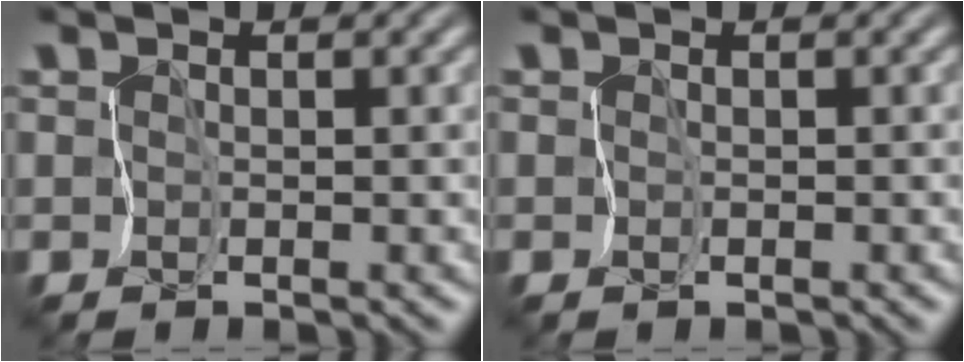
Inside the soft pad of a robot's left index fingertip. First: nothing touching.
{"total": 0.0}